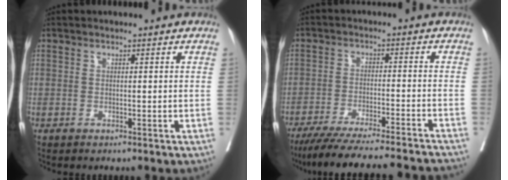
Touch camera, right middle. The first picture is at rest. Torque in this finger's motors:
{"motor_torque": [1.06, -1.08, 0.19, 0.07]}